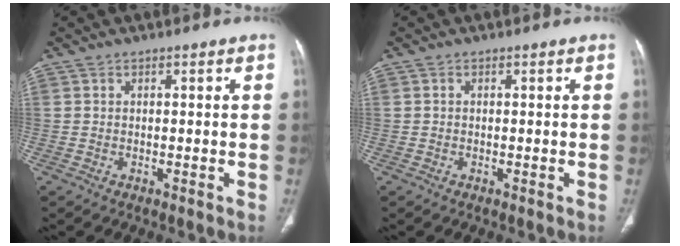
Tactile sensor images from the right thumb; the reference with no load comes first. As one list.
[{"total": 0.0}]